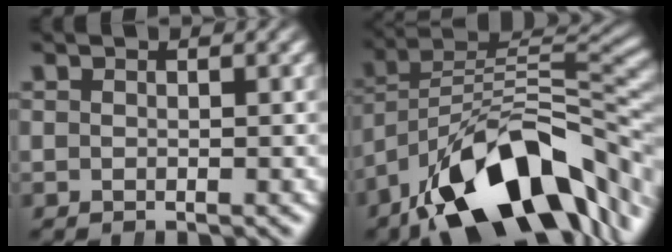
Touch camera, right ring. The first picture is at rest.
{"total": 15.1, "force": [-5.6, 8.0, 11.5], "torque": [-0.160, -0.016, -0.074]}